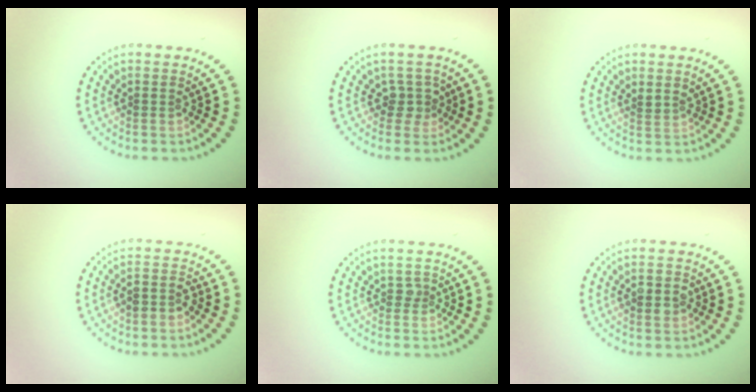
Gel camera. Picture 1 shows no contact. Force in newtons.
{"total": 1.9, "press": 1.5, "slide": 1.2}
{"total": 0.9, "press": 0.6, "slide": 0.7}
{"total": 1.9, "press": 1.7, "slide": 0.8}
{"total": 0.6, "press": 0.5, "slide": 0.3}
{"total": 2.4, "press": 2.4, "slide": 0.1}